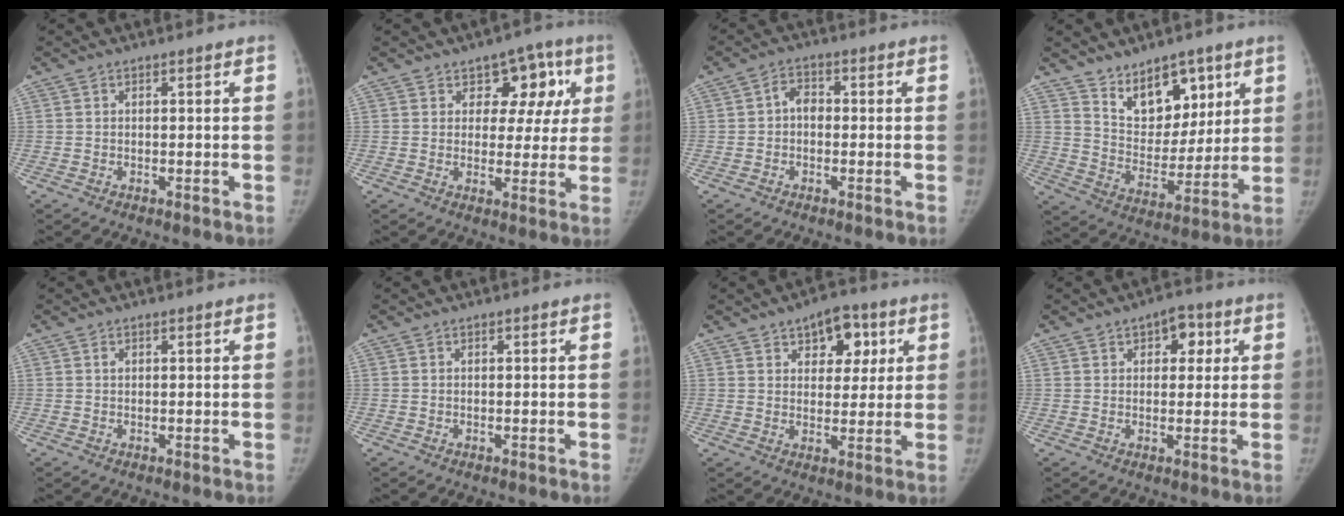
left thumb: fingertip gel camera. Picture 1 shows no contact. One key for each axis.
{"total": 9.3, "fx": 3.5, "fy": 6.6, "fz": 5.5, "tx": -0.010, "ty": -0.006, "tz": 0.041}
{"total": 3.5, "fx": -0.4, "fy": 2.8, "fz": 2.1, "tx": -0.019, "ty": 0.016, "tz": -0.017}
{"total": 13.0, "fx": 7.9, "fy": 7.9, "fz": 6.6, "tx": -0.059, "ty": -0.057, "tz": 0.144}
{"total": 0.7, "fx": 0.2, "fy": 0.5, "fz": 0.4, "tx": -0.006, "ty": 0.000, "tz": 0.004}
{"total": 0.0}
{"total": 9.1, "fx": 4.1, "fy": 5.7, "fz": 5.8, "tx": -0.037, "ty": -0.011, "tz": 0.053}
{"total": 5.8, "fx": 2.2, "fy": 3.7, "fz": 3.9, "tx": -0.018, "ty": -0.001, "tz": 0.022}